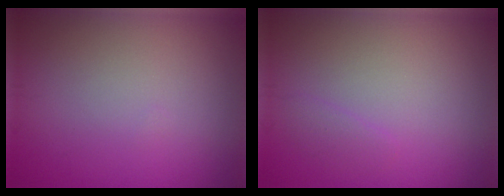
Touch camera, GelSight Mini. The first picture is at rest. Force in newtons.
{"total": 0.9, "press": 0.9, "slide": 0.1}